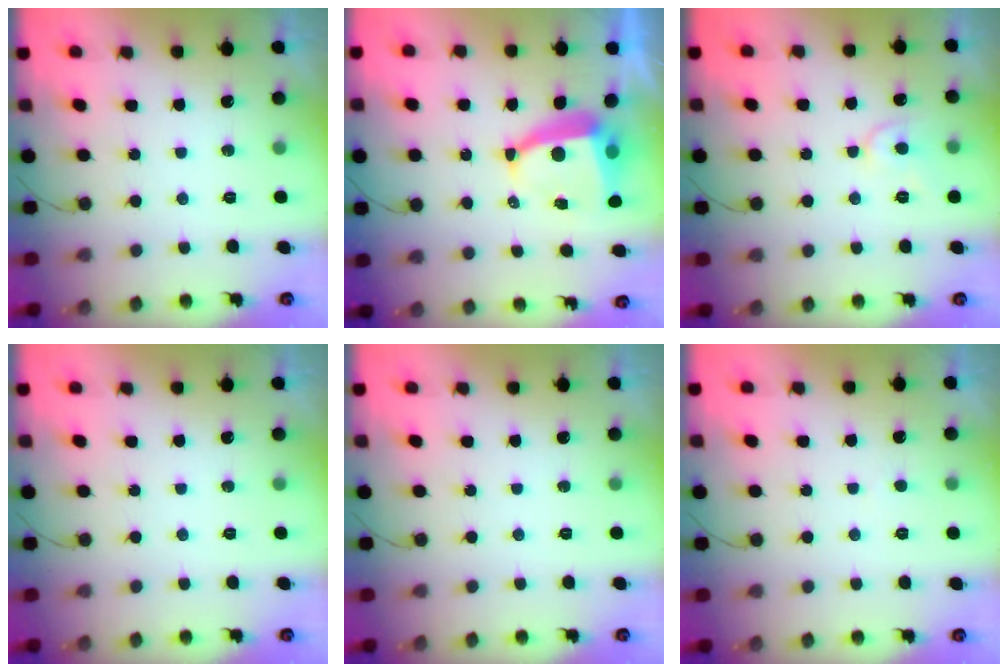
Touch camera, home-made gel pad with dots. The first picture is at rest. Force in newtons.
{"total": 7.7, "press": 7.6, "slide": 1.0}
{"total": 7.1, "press": 7.0, "slide": 0.9}
{"total": 0.0}
{"total": 0.0}
{"total": 1.4, "press": 1.4, "slide": 0.2}